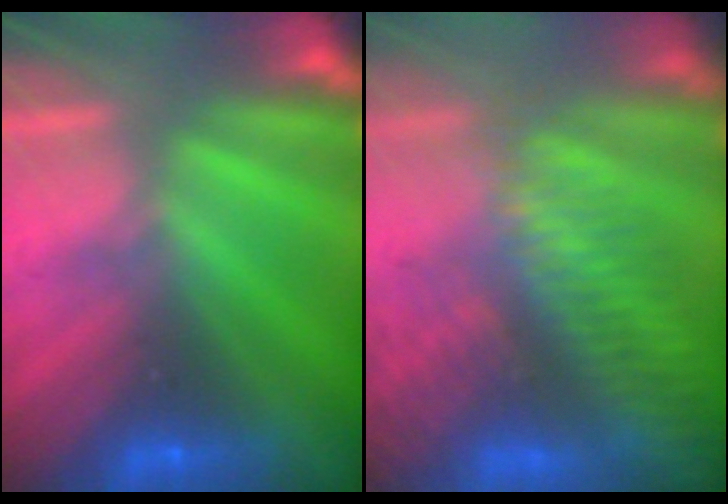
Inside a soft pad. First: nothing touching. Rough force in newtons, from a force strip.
{"total": 9.8}